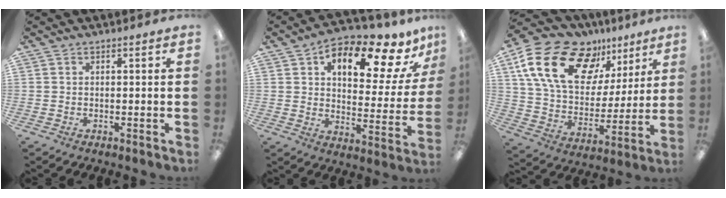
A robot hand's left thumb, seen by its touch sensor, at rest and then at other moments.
{"total": 15.4, "force": [9.6, 6.2, 10.2], "torque": [-0.140, -0.061, 0.152]}
{"total": 22.3, "force": [11.7, 13.6, 13.3], "torque": [-0.246, -0.050, 0.212]}